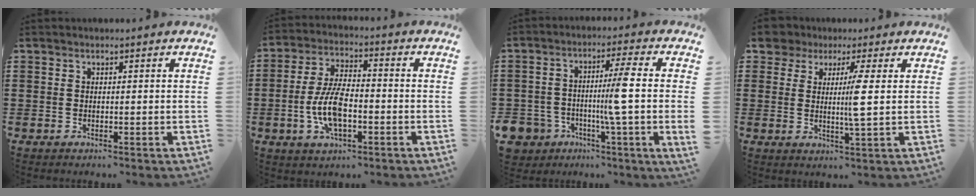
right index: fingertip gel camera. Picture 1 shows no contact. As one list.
[{"total": 8.8, "force": [-2.2, 3.9, 7.6], "torque": [-0.178, -0.005, -0.048]}, {"total": 6.4, "force": [-1.9, 0.7, 6.1], "torque": [-0.123, -0.007, -0.042]}, {"total": 5.7, "force": [2.8, 1.4, 4.7], "torque": [-0.077, -0.014, 0.044]}]